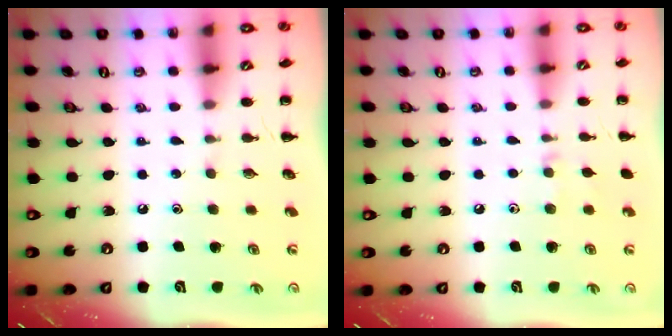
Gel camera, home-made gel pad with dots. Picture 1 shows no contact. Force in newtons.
{"total": 5.3, "press": 5.0, "slide": 1.7}